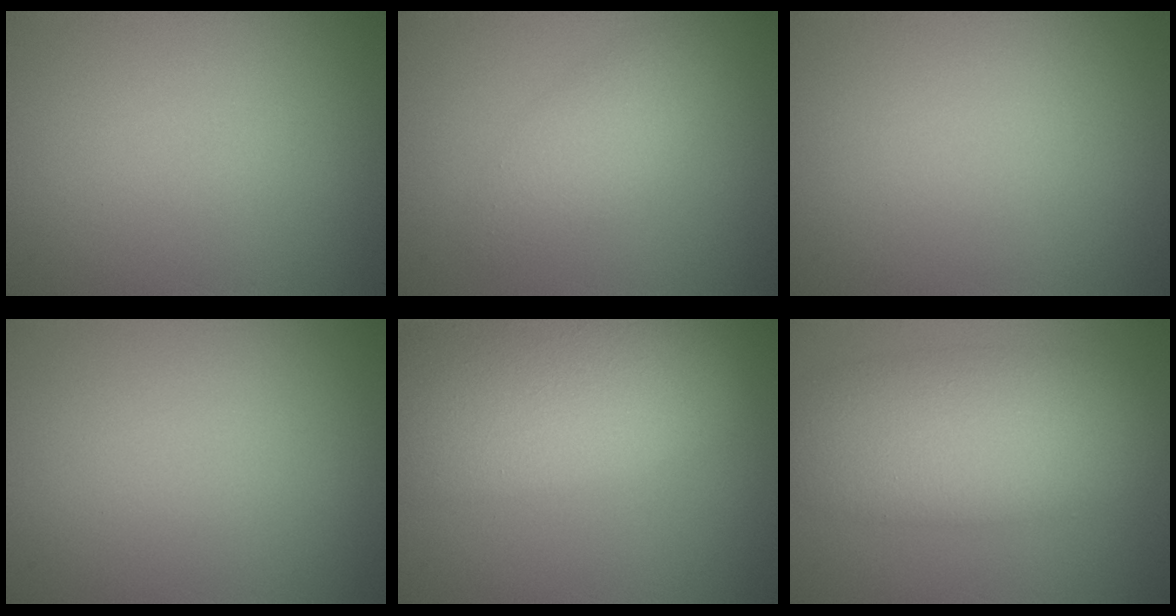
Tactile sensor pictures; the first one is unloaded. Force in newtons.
{"total": 2.7, "press": 2.7, "slide": 0.2}
{"total": 0.0}
{"total": 0.0}
{"total": 11.6, "press": 11.6, "slide": 0.9}
{"total": 7.7, "press": 7.7, "slide": 0.6}